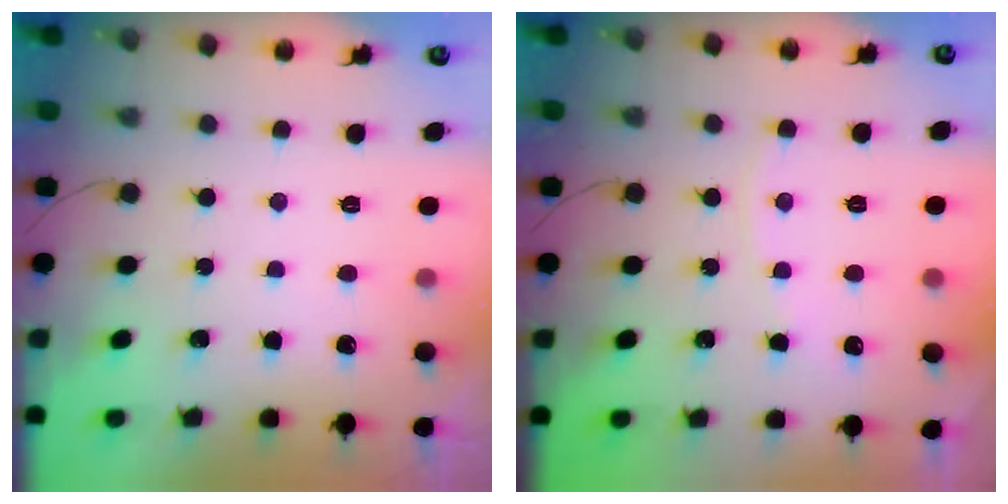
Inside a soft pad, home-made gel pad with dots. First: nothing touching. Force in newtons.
{"total": 2.0, "press": 2.0, "slide": 0.4}